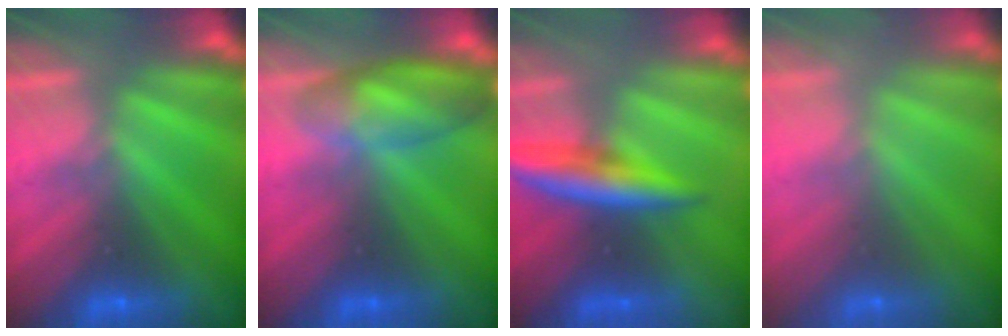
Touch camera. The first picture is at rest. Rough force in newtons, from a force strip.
{"total": 4.6}
{"total": 8.1}
{"total": 3.4}